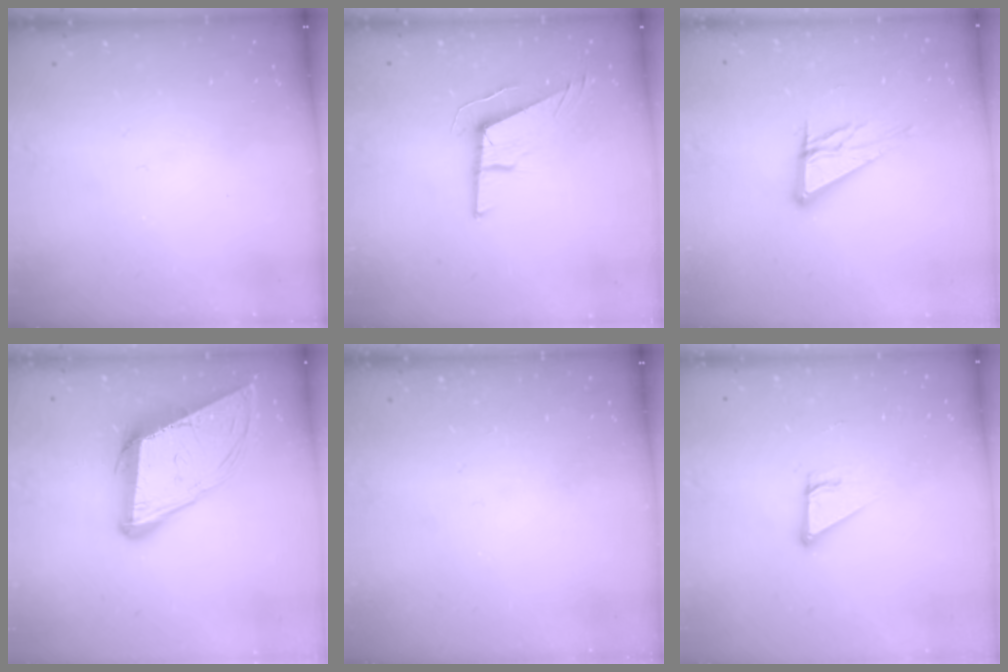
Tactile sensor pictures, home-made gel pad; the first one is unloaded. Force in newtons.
{"total": 9.7, "press": 9.5, "slide": 2.0}
{"total": 10.9, "press": 10.9, "slide": 1.0}
{"total": 13.2, "press": 12.6, "slide": 4.0}
{"total": 0.0}
{"total": 3.3, "press": 3.3, "slide": 0.2}